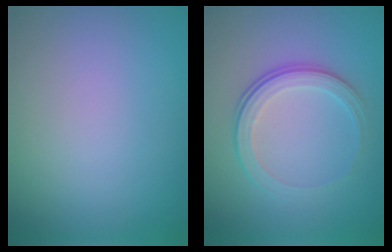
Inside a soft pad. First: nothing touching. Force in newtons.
{"total": 4.1, "press": 2.7, "slide": 3.0}